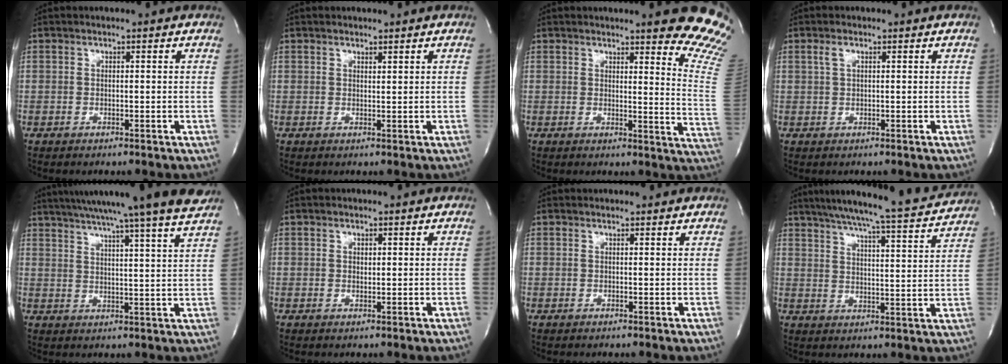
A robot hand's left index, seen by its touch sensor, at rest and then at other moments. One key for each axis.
{"total": 1.0, "fx": 0.9, "fy": 0.4, "fz": 0.4, "tx": -0.009, "ty": -0.005, "tz": 0.015}
{"total": 12.6, "fx": 10.2, "fy": 0.5, "fz": 7.5, "tx": -0.074, "ty": -0.090, "tz": 0.091}
{"total": 1.5, "fx": 0.6, "fy": 0.7, "fz": 1.2, "tx": -0.031, "ty": 0.004, "tz": 0.013}
{"total": 21.9, "fx": 18.8, "fy": -1.5, "fz": 11.0, "tx": -0.190, "ty": -0.023, "tz": 0.250}
{"total": 1.0, "fx": 0.2, "fy": 0.8, "fz": 0.6, "tx": -0.010, "ty": -0.007, "tz": 0.004}
{"total": 0.7, "fx": 0.6, "fy": 0.2, "fz": -0.1, "tx": -0.008, "ty": 0.002, "tz": 0.008}
{"total": 18.7, "fx": 17.2, "fy": 0.5, "fz": 7.4, "tx": -0.121, "ty": -0.025, "tz": 0.226}